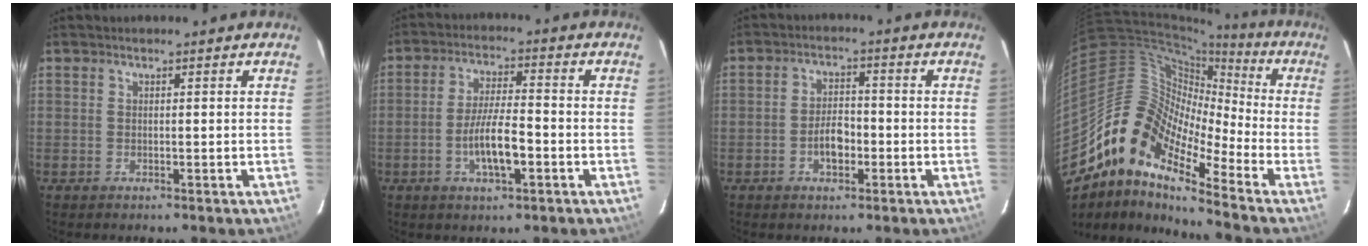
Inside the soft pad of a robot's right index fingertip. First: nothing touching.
{"total": 8.0, "force": [-2.8, 1.9, 7.2], "torque": [-0.141, -0.001, -0.049]}
{"total": 4.8, "force": [-1.9, 2.6, 3.5], "torque": [-0.068, 0.008, -0.030]}
{"total": 15.4, "force": [-10.5, 5.1, 10.1], "torque": [-0.154, 0.000, -0.218]}